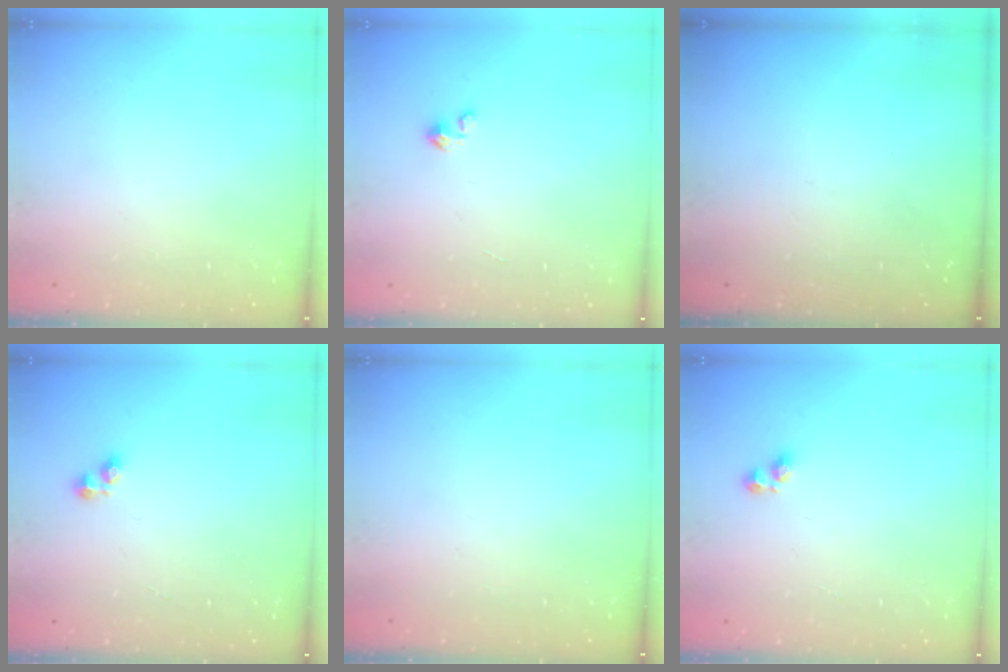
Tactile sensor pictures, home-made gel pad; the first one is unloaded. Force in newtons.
{"total": 1.5, "press": 1.5, "slide": 0.1}
{"total": 0.0}
{"total": 2.1, "press": 2.1, "slide": 0.3}
{"total": 0.0}
{"total": 3.1, "press": 3.1, "slide": 0.3}